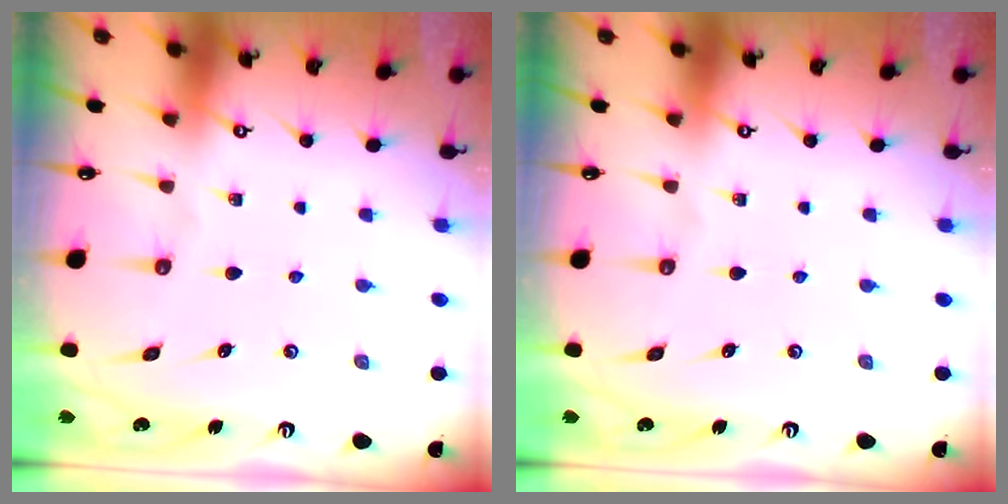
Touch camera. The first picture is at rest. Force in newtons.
{"total": 0.0}